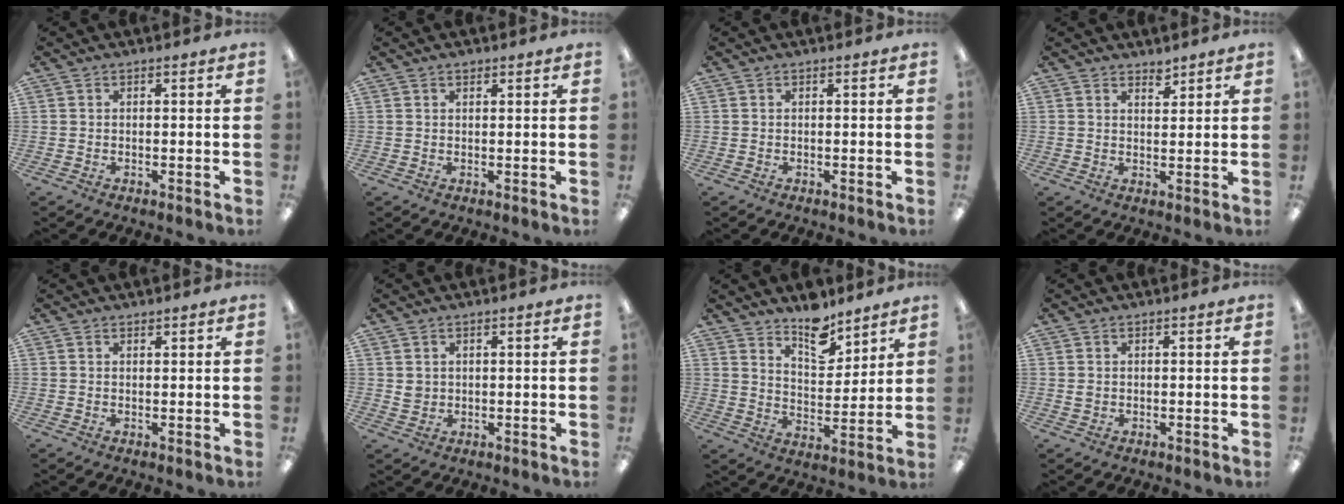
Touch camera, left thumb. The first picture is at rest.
{"total": 1.1, "force": [0.9, 0.4, 0.5], "torque": [-0.002, -0.002, 0.014]}
{"total": 0.0}
{"total": 2.9, "force": [2.7, 1.1, 0.5], "torque": [0.010, -0.021, 0.045]}
{"total": 0.9, "force": [0.8, 0.3, 0.1], "torque": [-0.003, 0.000, 0.016]}
{"total": 2.3, "force": [1.0, 1.9, 0.7], "torque": [-0.008, -0.001, 0.018]}
{"total": 10.4, "force": [8.6, 4.3, 3.9], "torque": [-0.042, -0.066, 0.152]}
{"total": 1.0, "force": [0.3, 0.8, 0.5], "torque": [-0.011, 0.004, 0.005]}